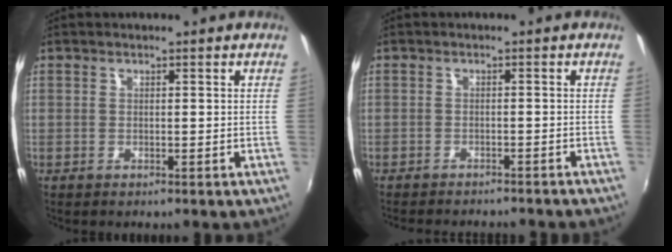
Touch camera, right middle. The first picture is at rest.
{"total": 8.2, "force": [-7.4, 1.5, 3.2], "torque": [-0.075, -0.017, -0.103]}